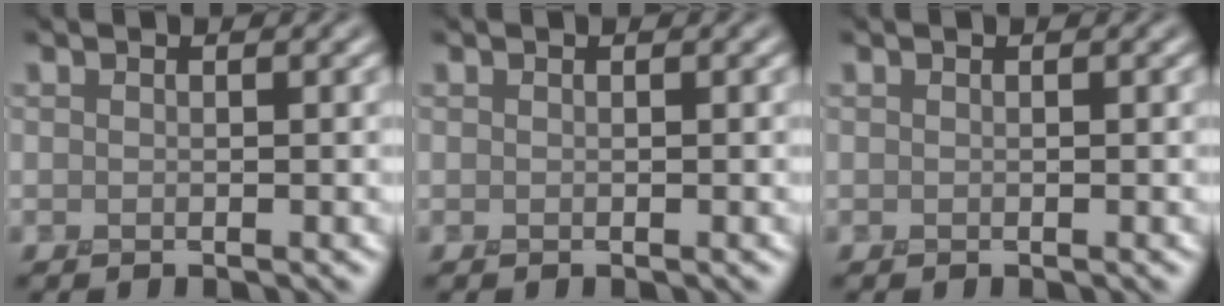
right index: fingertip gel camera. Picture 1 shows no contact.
{"total": 0.0}
{"total": 0.0}